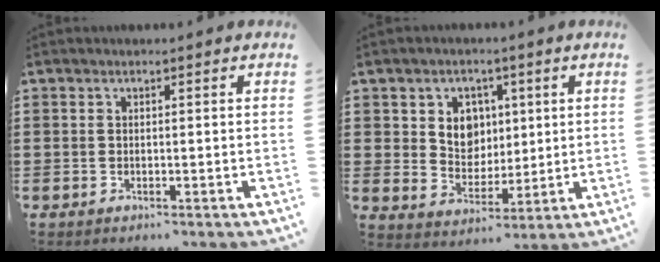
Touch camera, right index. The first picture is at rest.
{"total": 5.9, "force": [2.0, 5.2, 2.0], "torque": [-0.048, 0.008, 0.031]}